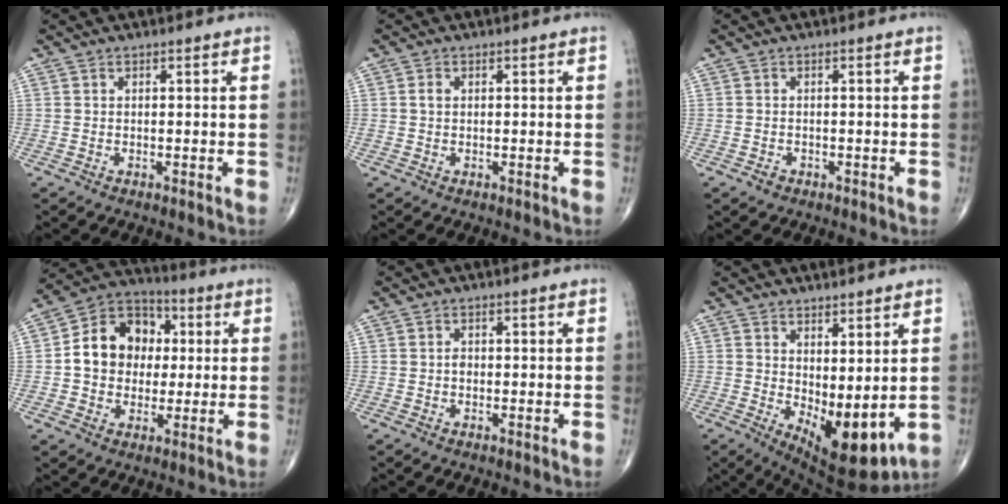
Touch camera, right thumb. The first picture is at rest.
{"total": 1.3, "force": [0.1, 1.0, 0.8], "torque": [-0.015, 0.003, 0.003]}
{"total": 1.3, "force": [-0.7, 1.0, 0.4], "torque": [-0.006, 0.004, -0.011]}
{"total": 13.9, "force": [1.1, 11.4, 7.9], "torque": [-0.089, 0.022, 0.011]}
{"total": 1.0, "force": [-0.2, 0.8, 0.6], "torque": [-0.006, 0.003, -0.007]}
{"total": 11.0, "force": [-0.3, 4.7, 9.9], "torque": [-0.135, -0.025, 0.015]}